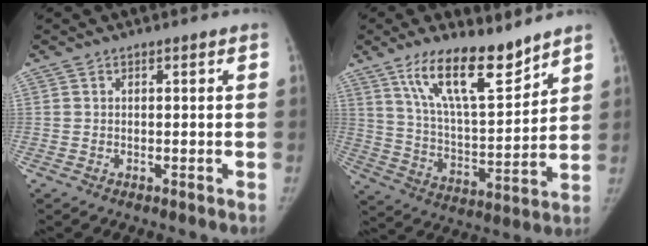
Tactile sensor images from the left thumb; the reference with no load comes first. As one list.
[{"total": 16.0, "force": [11.3, 4.7, 10.4], "torque": [-0.151, -0.071, 0.210]}]